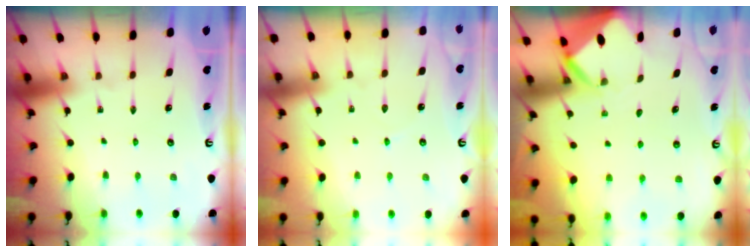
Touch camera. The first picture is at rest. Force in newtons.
{"total": 3.0, "press": 3.0, "slide": 0.5}
{"total": 3.3, "press": 3.3, "slide": 0.1}